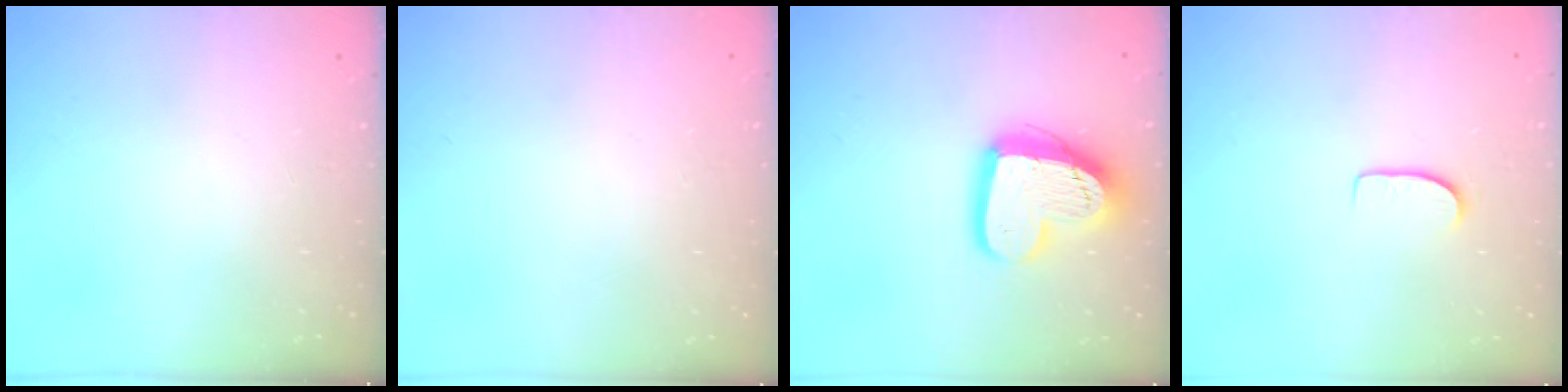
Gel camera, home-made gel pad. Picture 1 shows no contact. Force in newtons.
{"total": 0.0}
{"total": 16.7, "press": 16.6, "slide": 1.4}
{"total": 6.1, "press": 6.1, "slide": 0.5}